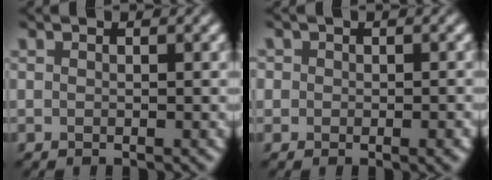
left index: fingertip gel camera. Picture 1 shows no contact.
{"total": 2.7, "force": [-0.1, 2.1, 1.7], "torque": [-0.008, 0.007, -0.007]}